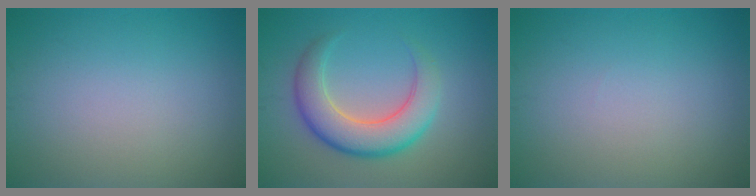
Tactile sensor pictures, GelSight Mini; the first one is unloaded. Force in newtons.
{"total": 6.0, "press": 6.0, "slide": 0.5}
{"total": 0.0}